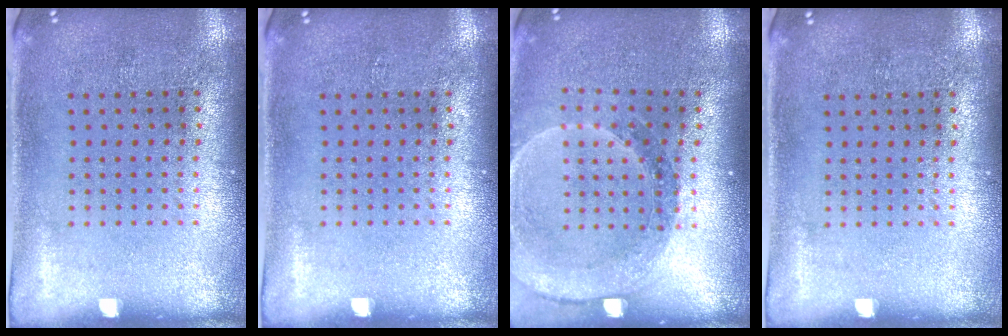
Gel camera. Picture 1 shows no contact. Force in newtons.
{"total": 0.0}
{"total": 1.6, "press": 1.6, "slide": 0.1}
{"total": 0.0}